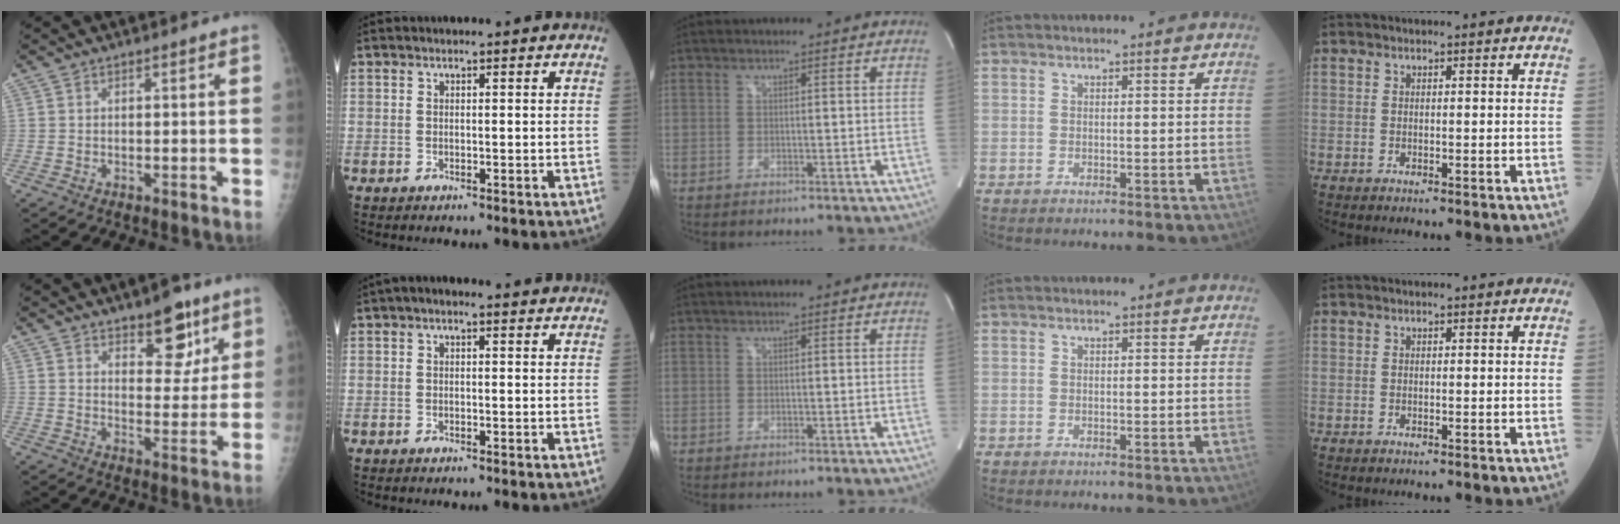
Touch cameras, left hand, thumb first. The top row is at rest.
{"thumb": {"total": 9.9, "force": [6.3, 4.8, 6.0], "torque": [-0.048, -0.037, 0.093]}, "index": {"total": 2.0, "force": [1.1, 0.8, 1.4], "torque": [-0.024, 0.018, 0.012]}}